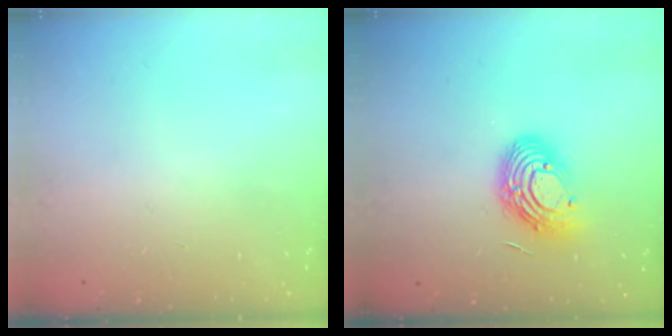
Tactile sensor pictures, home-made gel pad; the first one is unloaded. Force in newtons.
{"total": 12.0, "press": 12.0, "slide": 1.1}